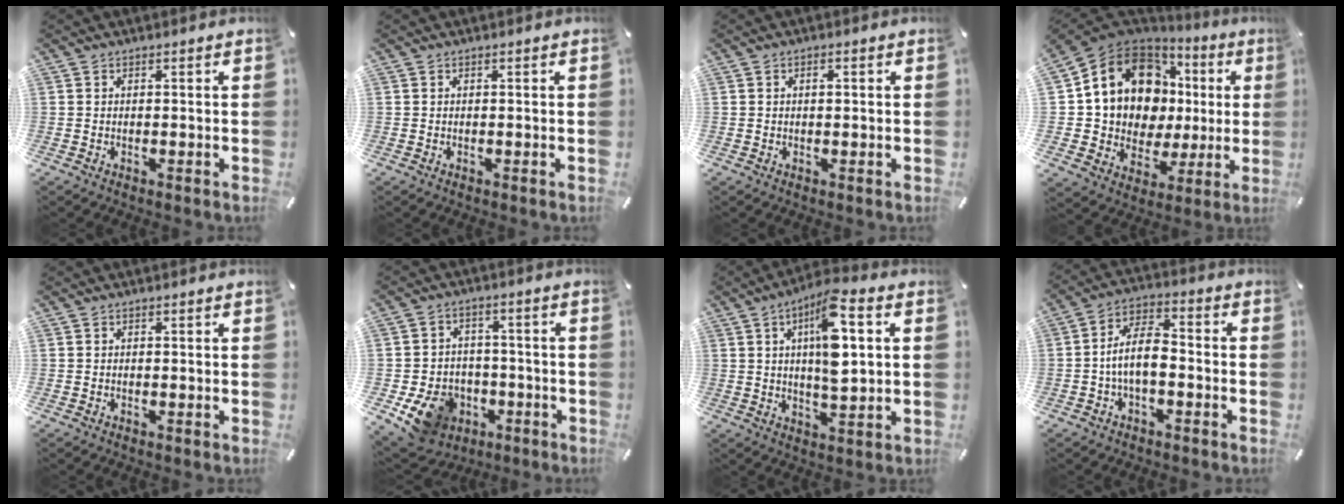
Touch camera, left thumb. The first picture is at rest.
{"total": 0.0}
{"total": 1.1, "force": [0.2, 0.6, 0.9], "torque": [-0.019, 0.004, 0.003]}
{"total": 15.8, "force": [5.7, 12.4, 7.9], "torque": [-0.148, -0.039, 0.116]}
{"total": 0.0}
{"total": 11.7, "force": [-5.1, 9.3, 4.8], "torque": [-0.094, 0.032, -0.084]}
{"total": 11.8, "force": [3.4, 3.9, 10.6], "torque": [-0.176, -0.009, 0.052]}
{"total": 9.7, "force": [-2.4, 4.9, 8.1], "torque": [-0.151, 0.020, -0.040]}